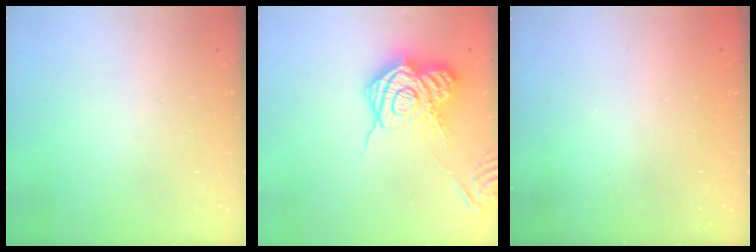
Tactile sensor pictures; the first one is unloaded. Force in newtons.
{"total": 18.9, "press": 18.9, "slide": 1.5}
{"total": 2.3, "press": 2.2, "slide": 0.8}